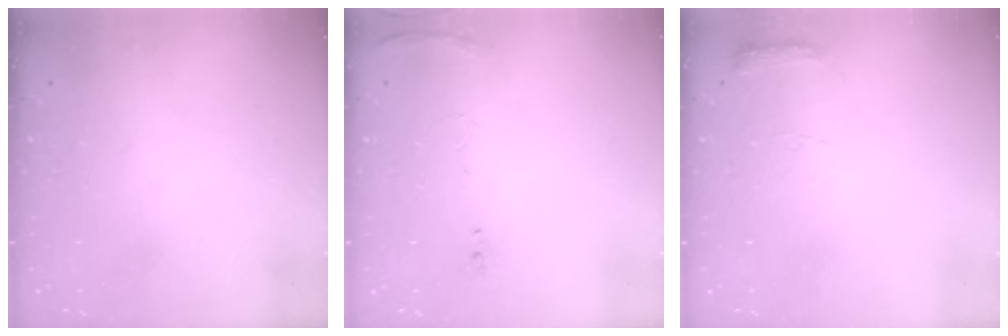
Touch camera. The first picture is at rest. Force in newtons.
{"total": 6.6, "press": 6.5, "slide": 0.7}
{"total": 5.6, "press": 5.6, "slide": 0.7}